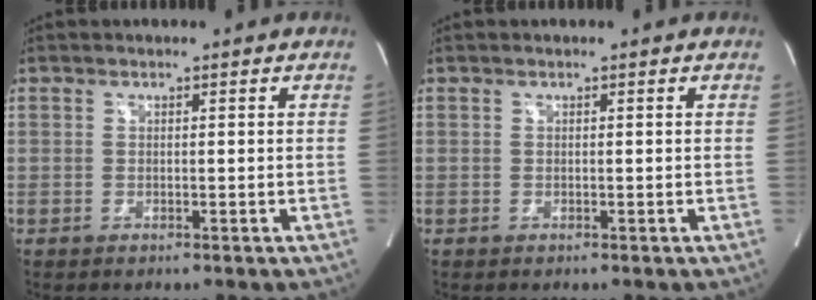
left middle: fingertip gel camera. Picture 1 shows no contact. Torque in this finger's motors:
{"motor_torque": [0.47, -0.41, 0.06, 0.00]}